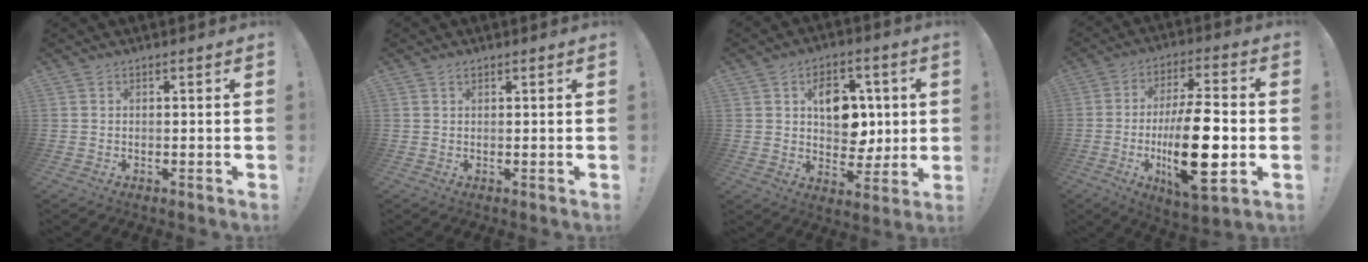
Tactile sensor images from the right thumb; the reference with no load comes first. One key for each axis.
{"total": 0.9, "fx": 0.6, "fy": 0.4, "fz": 0.4, "tx": -0.006, "ty": -0.001, "tz": 0.011}
{"total": 12.3, "fx": 2.8, "fy": 9.6, "fz": 7.3, "tx": -0.088, "ty": -0.008, "tz": 0.059}
{"total": 21.9, "fx": -3.9, "fy": 7.3, "fz": 20.3, "tx": -0.358, "ty": 0.001, "tz": -0.064}